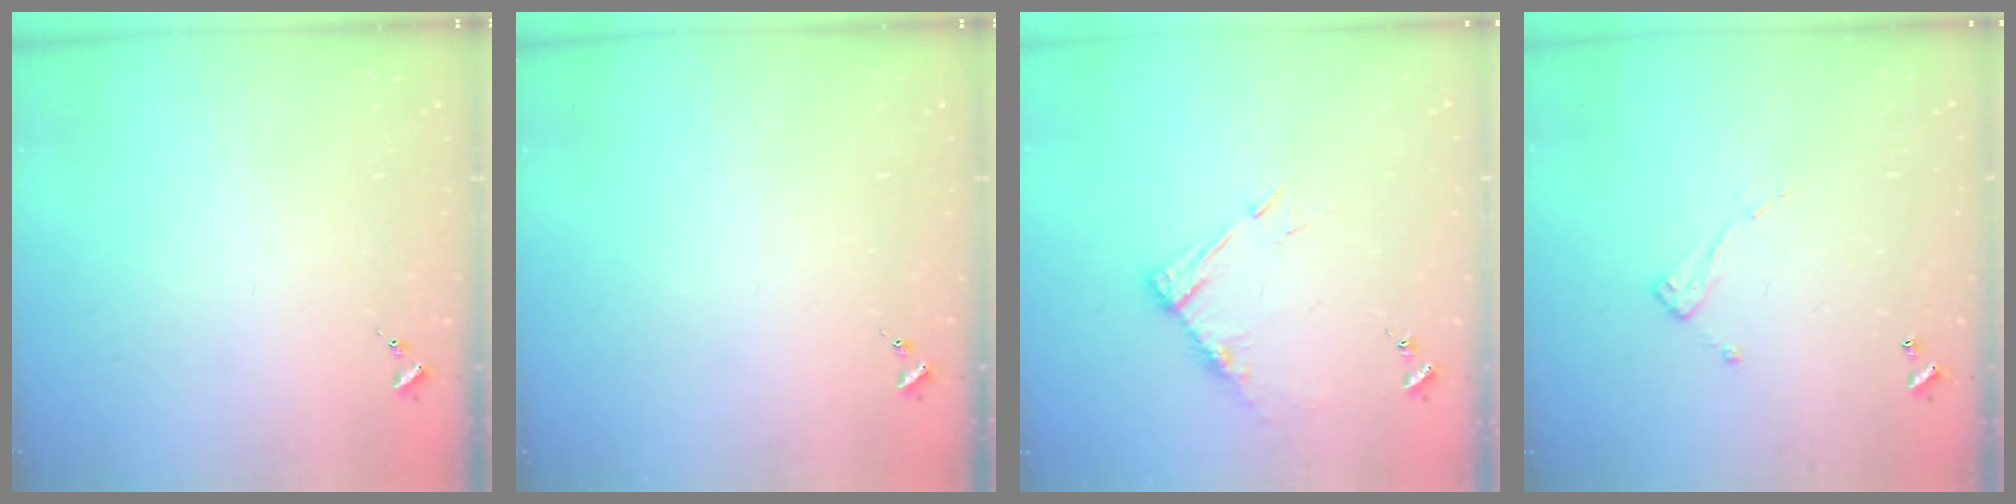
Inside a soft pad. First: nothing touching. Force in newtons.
{"total": 0.0}
{"total": 9.1, "press": 9.1, "slide": 0.7}
{"total": 6.9, "press": 6.9, "slide": 0.4}